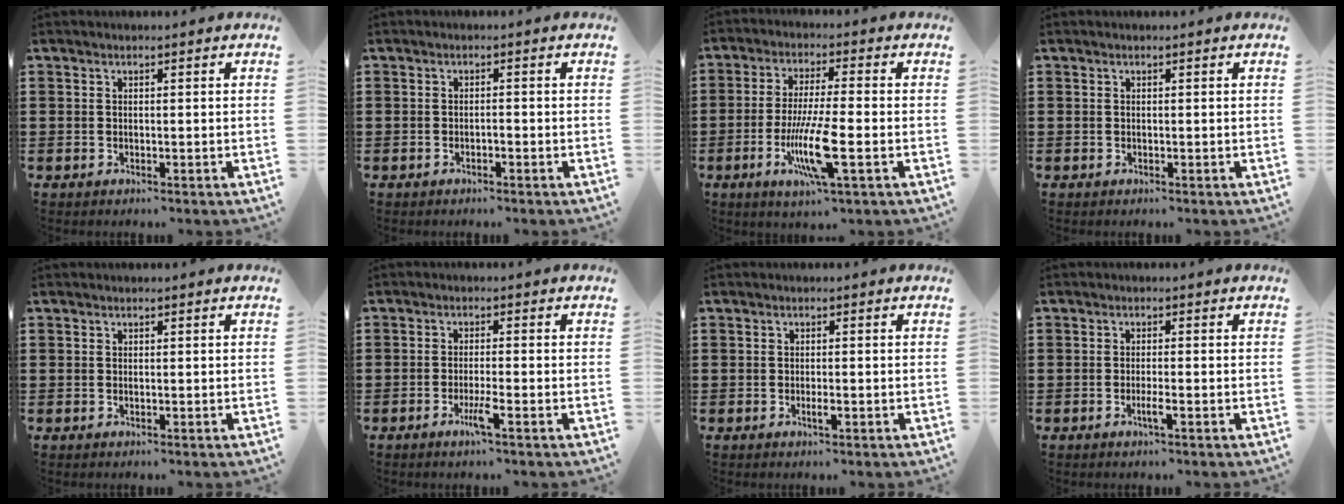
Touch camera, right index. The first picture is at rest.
{"total": 0.7, "force": [-0.5, 0.0, 0.5], "torque": [-0.012, -0.005, -0.008]}
{"total": 9.8, "force": [-3.2, 1.4, 9.2], "torque": [-0.182, -0.018, -0.059]}
{"total": 0.0}
{"total": 0.0}
{"total": 3.3, "force": [-1.6, -0.1, 2.9], "torque": [-0.062, -0.017, -0.032]}
{"total": 1.3, "force": [-0.5, 0.3, 1.1], "torque": [-0.022, -0.003, -0.008]}
{"total": 2.0, "force": [-1.0, 0.1, 1.8], "torque": [-0.037, -0.005, -0.020]}